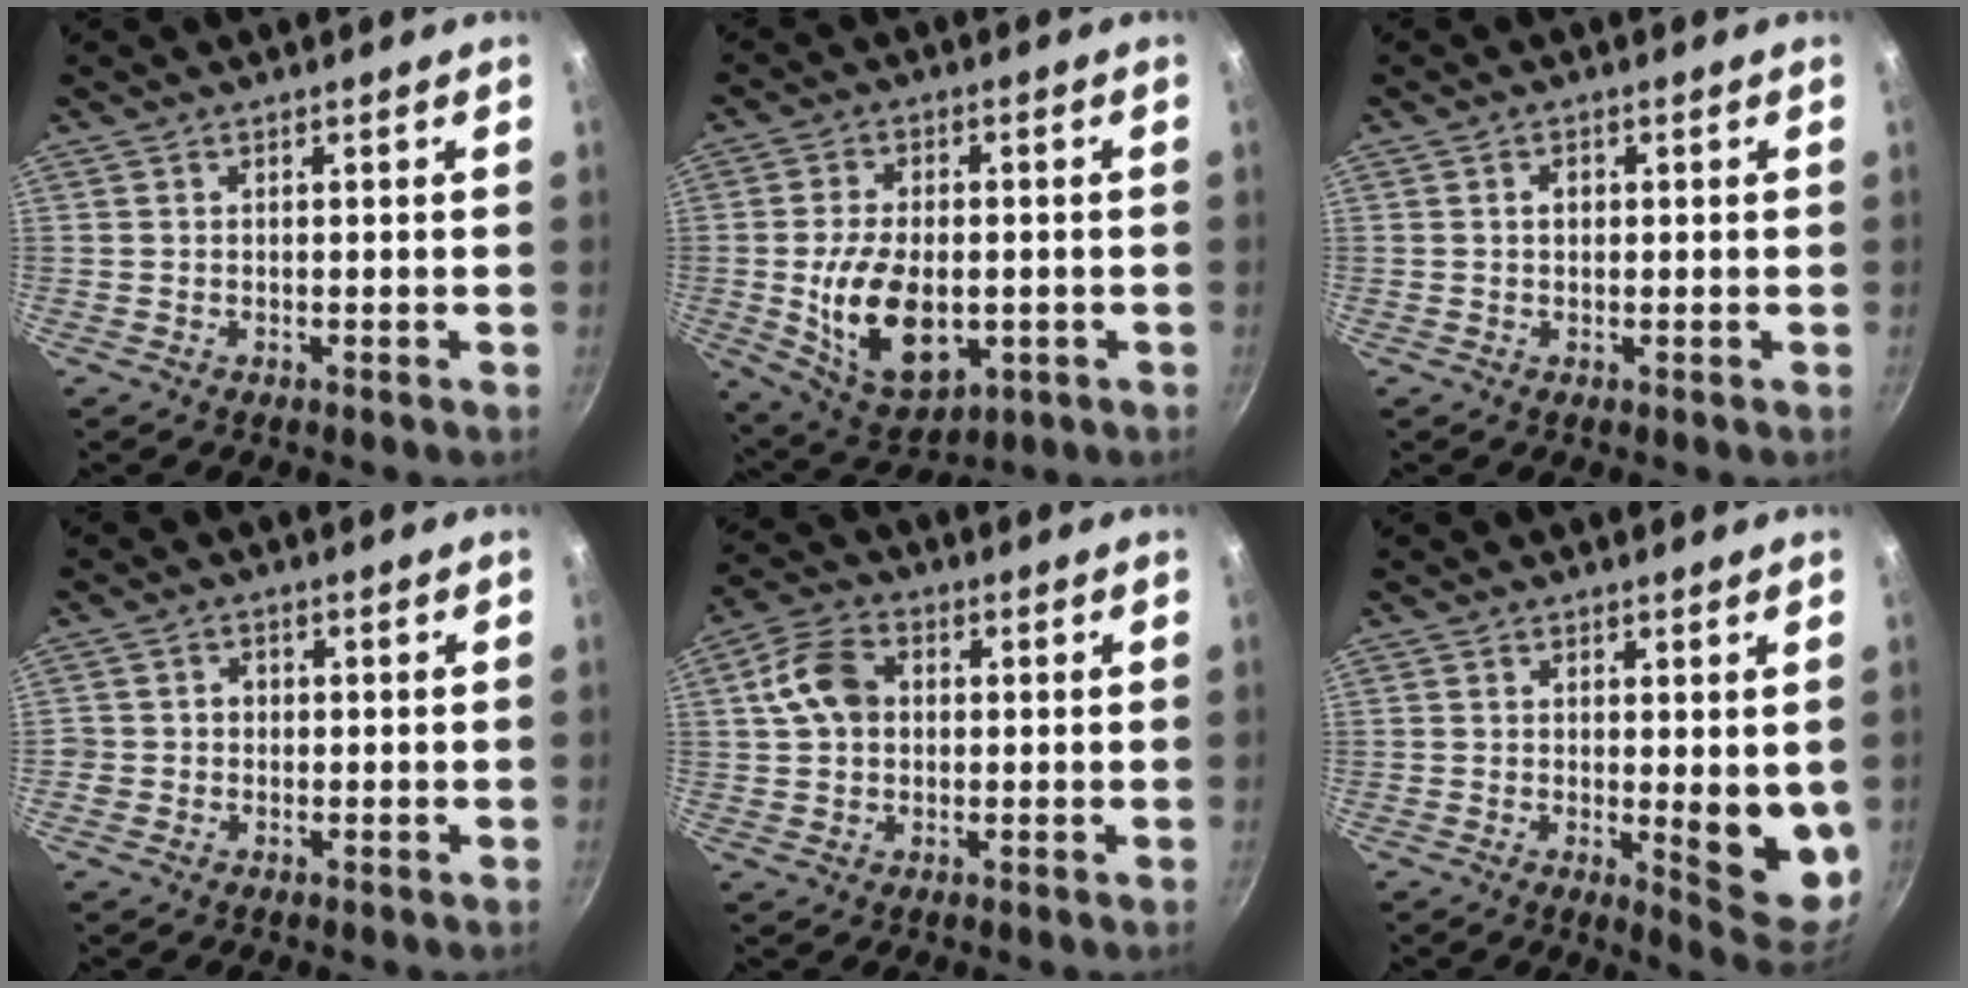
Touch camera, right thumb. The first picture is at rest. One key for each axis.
{"total": 15.6, "fx": -2.3, "fy": 9.3, "fz": 12.3, "tx": -0.198, "ty": -0.004, "tz": -0.023}
{"total": 1.7, "fx": 0.2, "fy": 1.3, "fz": 1.1, "tx": -0.012, "ty": 0.004, "tz": 0.004}
{"total": 2.4, "fx": -0.4, "fy": 2.2, "fz": 0.8, "tx": -0.001, "ty": 0.005, "tz": -0.012}
{"total": 8.4, "fx": 1.1, "fy": 6.3, "fz": 5.5, "tx": -0.091, "ty": 0.018, "tz": 0.008}
{"total": 9.3, "fx": 0.0, "fy": 3.2, "fz": 8.8, "tx": -0.090, "ty": -0.022, "tz": 0.005}